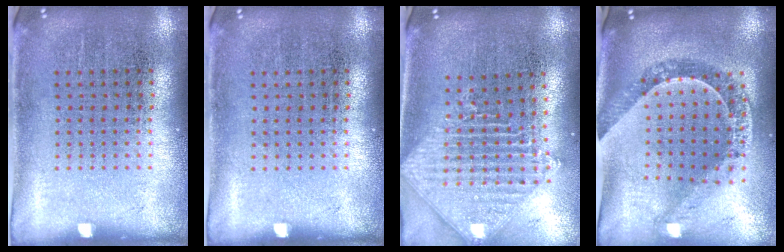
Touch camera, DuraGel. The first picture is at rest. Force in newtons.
{"total": 0.0}
{"total": 2.2, "press": 1.7, "slide": 1.3}
{"total": 1.2, "press": 1.2, "slide": 0.4}